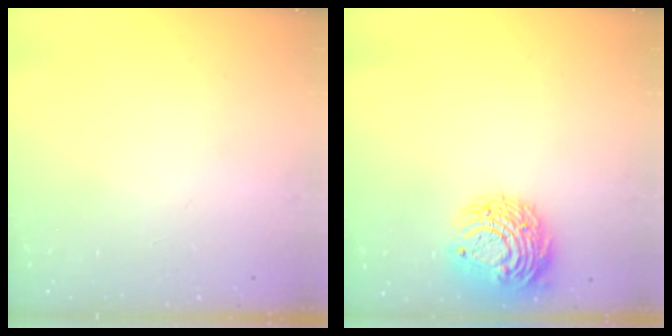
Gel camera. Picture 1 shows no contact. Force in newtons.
{"total": 12.5, "press": 12.5, "slide": 1.2}